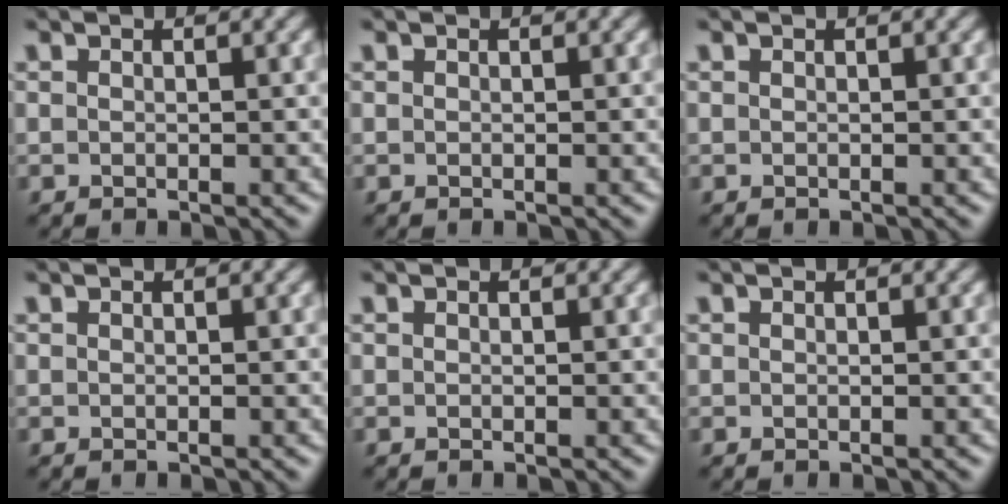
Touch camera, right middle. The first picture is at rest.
{"total": 0.0}
{"total": 0.0}
{"total": 0.0}
{"total": 0.0}
{"total": 0.0}